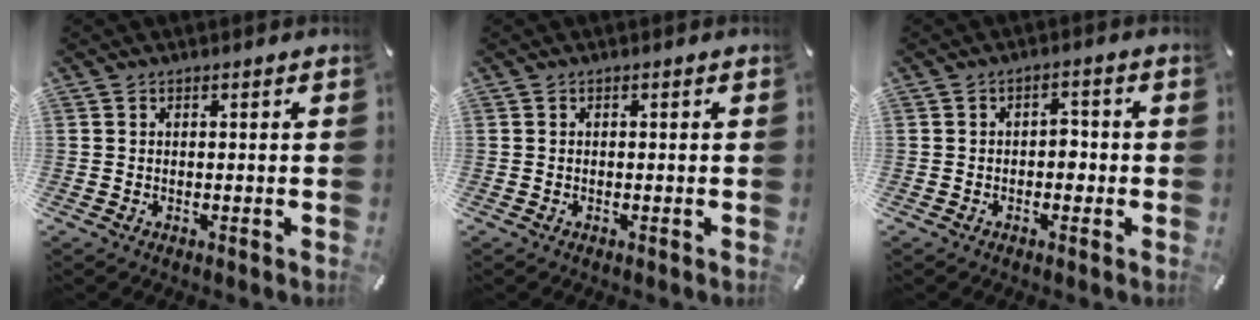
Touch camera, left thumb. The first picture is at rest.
{"total": 0.0}
{"total": 2.8, "force": [-0.8, 1.9, 2.0], "torque": [-0.039, 0.010, -0.018]}